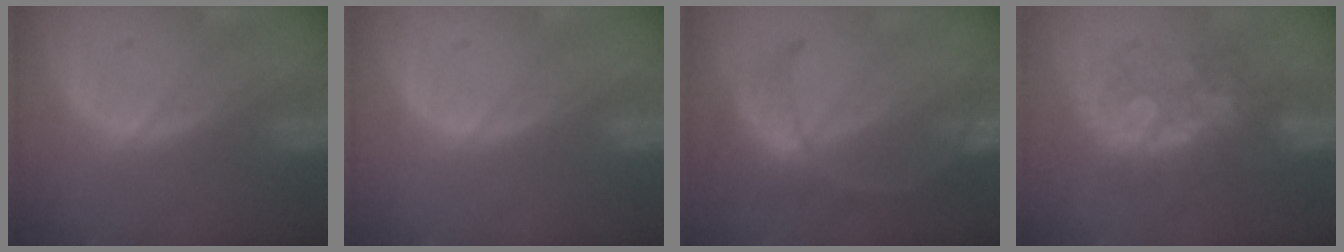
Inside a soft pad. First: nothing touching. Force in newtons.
{"total": 0.0}
{"total": 8.0, "press": 7.0, "slide": 3.8}
{"total": 7.6, "press": 7.5, "slide": 1.5}